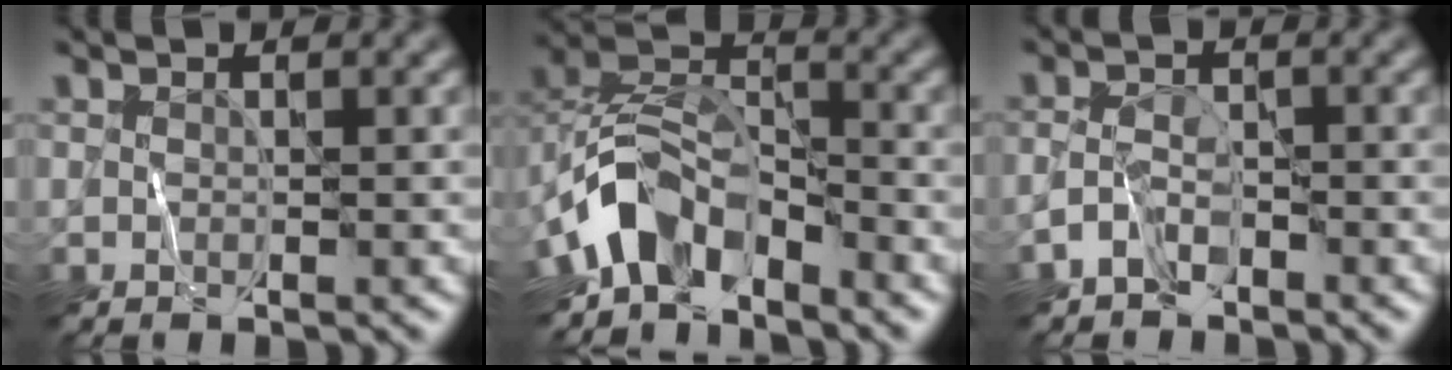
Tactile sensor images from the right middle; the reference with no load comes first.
{"total": 6.4, "force": [-4.4, 3.4, 3.2], "torque": [-0.043, 0.005, -0.093]}
{"total": 2.3, "force": [-1.8, 1.0, 1.0], "torque": [-0.022, 0.012, -0.040]}